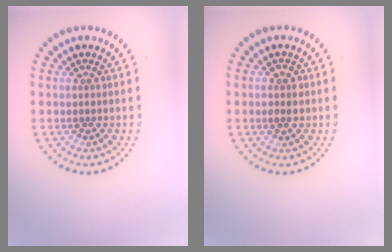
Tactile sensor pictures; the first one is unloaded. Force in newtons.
{"total": 1.4, "press": 1.4, "slide": 0.1}